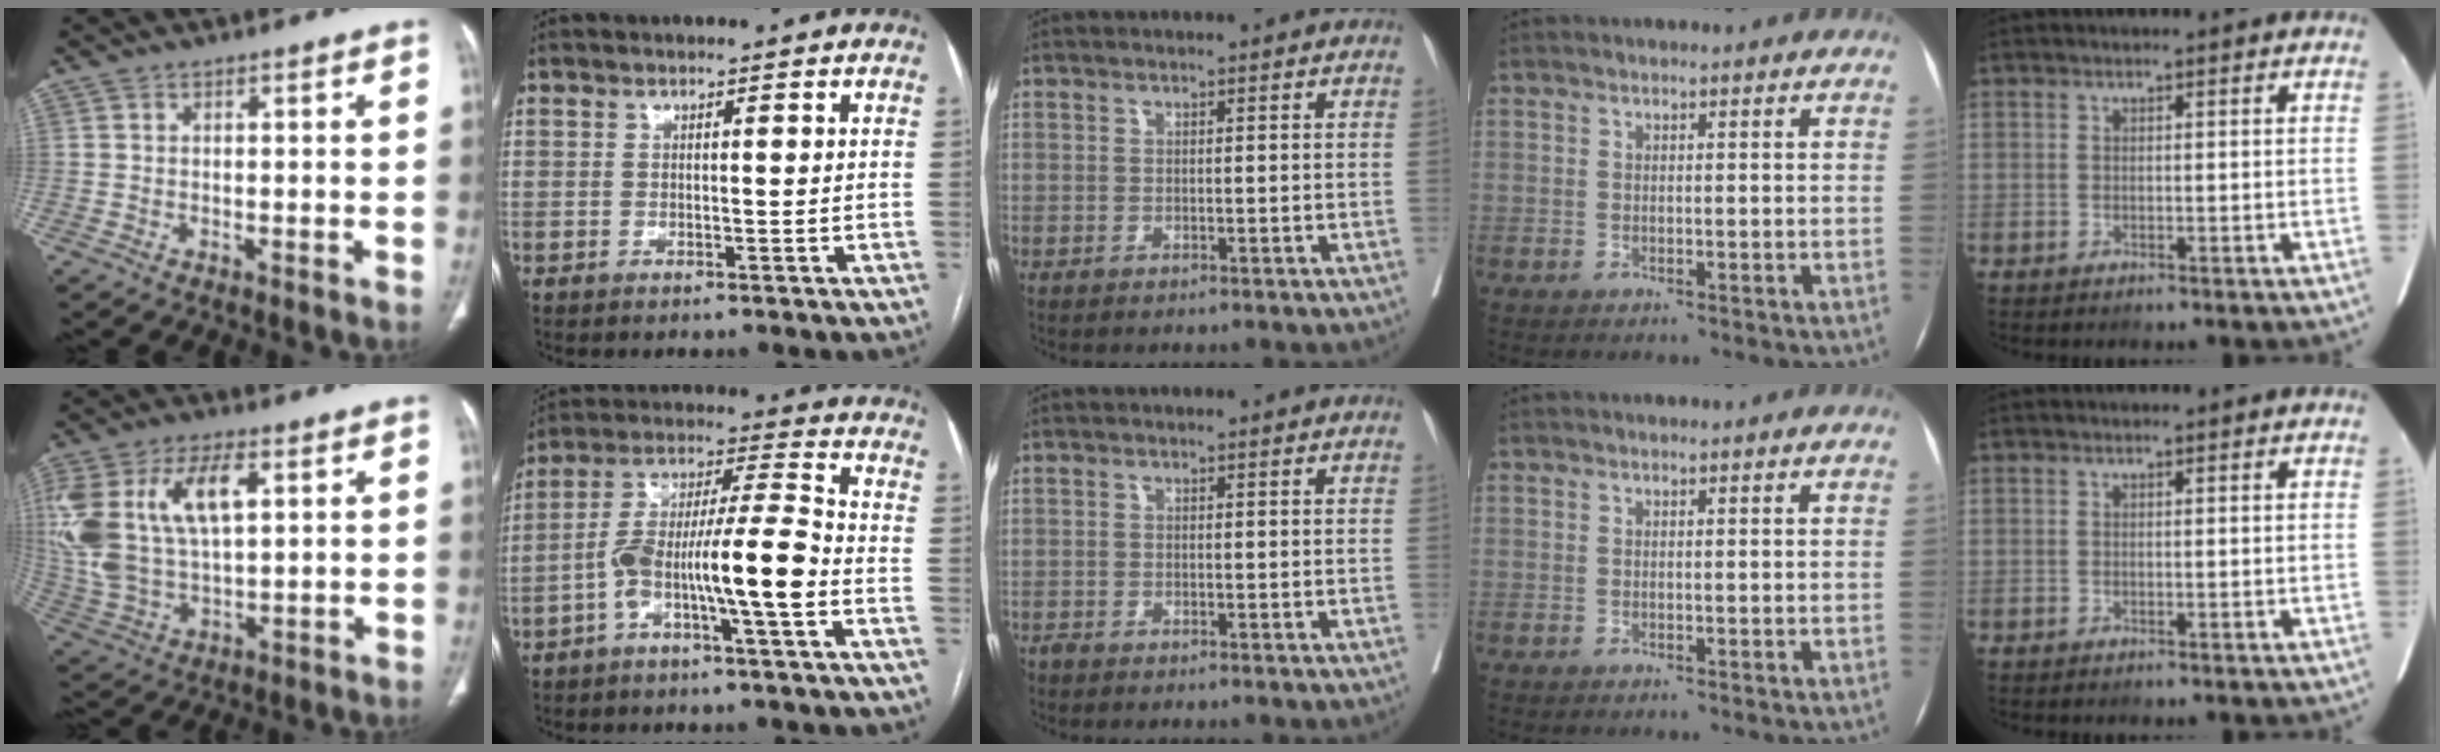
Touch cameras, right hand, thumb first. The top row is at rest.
{"thumb": {"total": 20.5, "force": [5.7, 10.9, 16.4], "torque": [-0.355, 0.002, 0.112]}, "index": {"total": 12.6, "force": [-4.3, 0.7, 11.8], "torque": [-0.213, 0.027, -0.077]}, "middle": {"total": 0.7, "force": [-0.7, 0.0, 0.1], "torque": [-0.007, -0.002, -0.017]}}